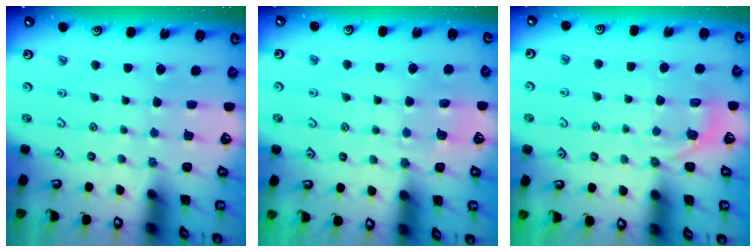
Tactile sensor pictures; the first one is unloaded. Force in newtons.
{"total": 5.1, "press": 5.1, "slide": 0.8}
{"total": 3.2, "press": 2.7, "slide": 1.8}